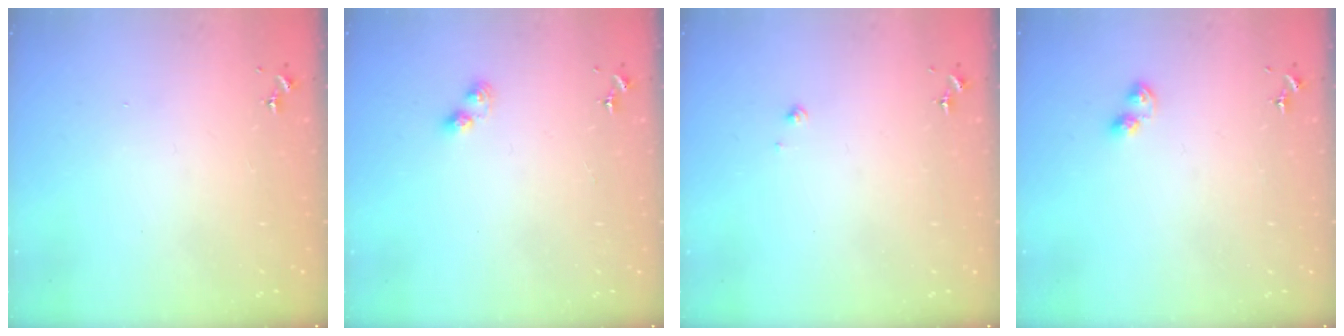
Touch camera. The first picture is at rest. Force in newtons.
{"total": 4.2, "press": 4.2, "slide": 0.5}
{"total": 2.1, "press": 2.1, "slide": 0.2}
{"total": 3.8, "press": 3.7, "slide": 0.4}